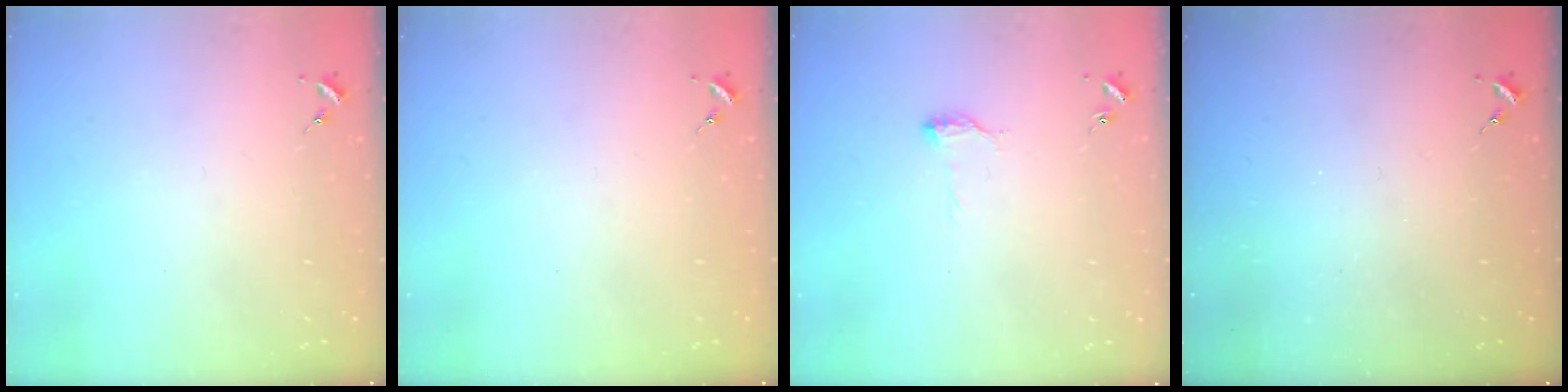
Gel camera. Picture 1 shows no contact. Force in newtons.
{"total": 0.0}
{"total": 6.9, "press": 6.9, "slide": 0.6}
{"total": 0.0}